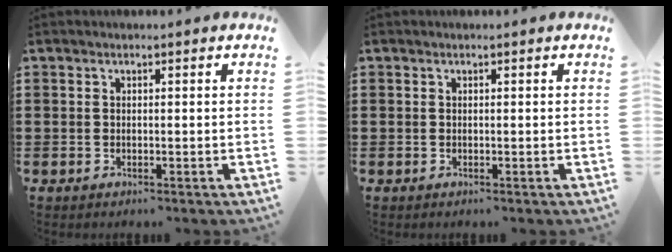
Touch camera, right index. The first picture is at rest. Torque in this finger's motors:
{"motor_torque": [-0.19, 1.95, 0.00, -0.01]}